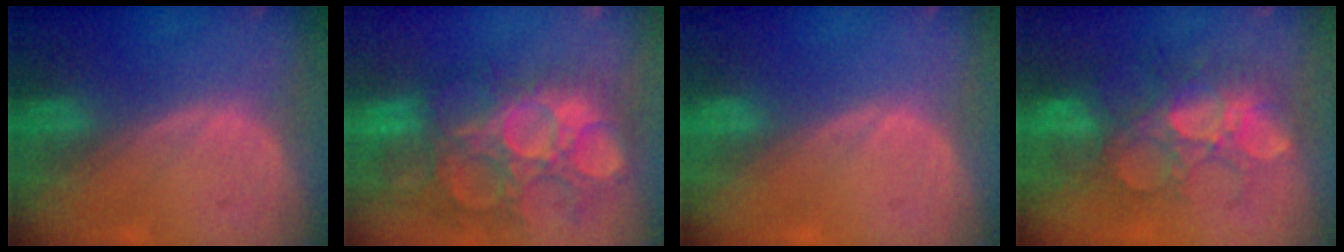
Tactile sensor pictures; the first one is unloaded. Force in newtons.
{"total": 13.8, "press": 12.5, "slide": 5.8}
{"total": 0.0}
{"total": 10.1, "press": 9.2, "slide": 4.3}